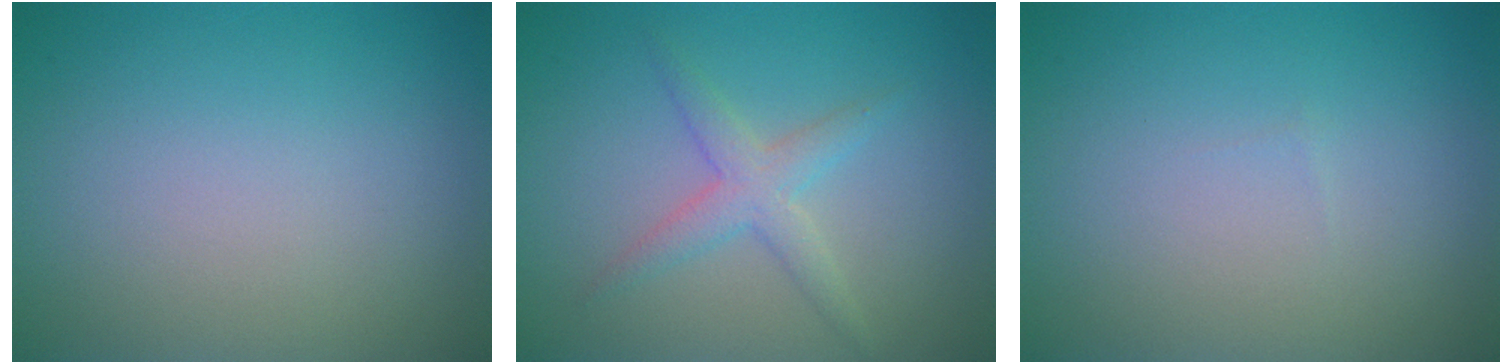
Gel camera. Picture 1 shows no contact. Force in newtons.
{"total": 2.5, "press": 2.5, "slide": 0.0}
{"total": 0.0}